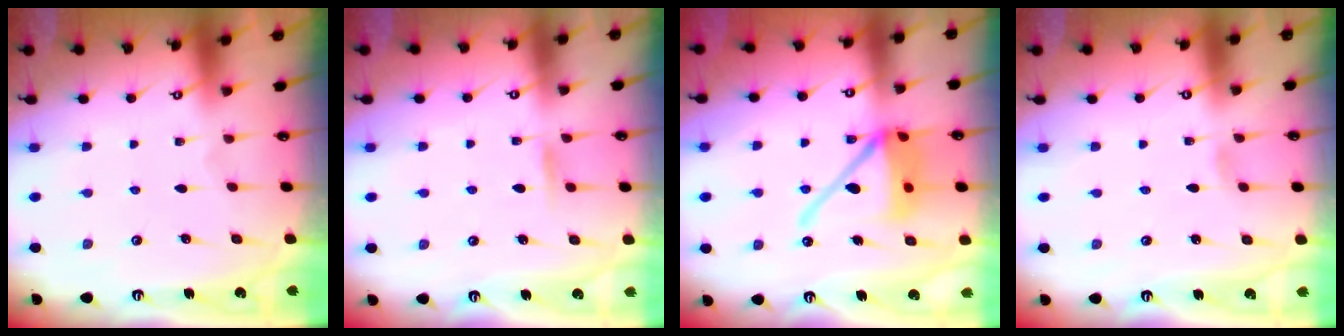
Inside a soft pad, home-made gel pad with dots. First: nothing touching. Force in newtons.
{"total": 5.5, "press": 5.4, "slide": 0.6}
{"total": 14.9, "press": 14.8, "slide": 1.9}
{"total": 2.6, "press": 2.6, "slide": 0.3}